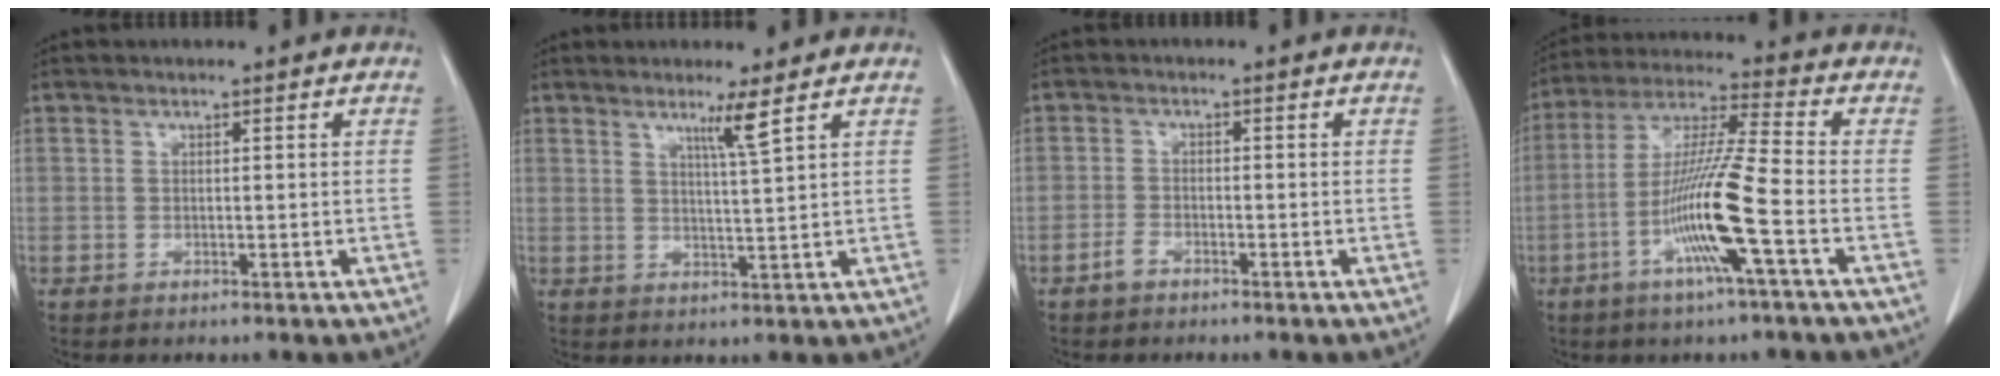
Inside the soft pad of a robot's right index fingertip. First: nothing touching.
{"total": 3.6, "force": [2.2, -1.2, 2.6], "torque": [-0.048, -0.012, 0.044]}
{"total": 1.8, "force": [-1.4, 0.9, 0.8], "torque": [-0.017, 0.002, -0.026]}
{"total": 12.8, "force": [-4.5, -0.8, 12.0], "torque": [-0.237, -0.006, -0.093]}